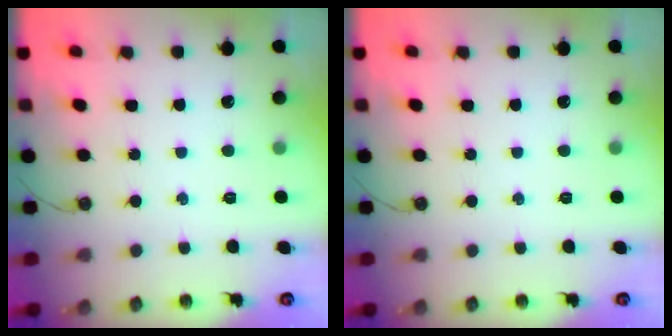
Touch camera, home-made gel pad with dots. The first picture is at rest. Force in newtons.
{"total": 0.0}